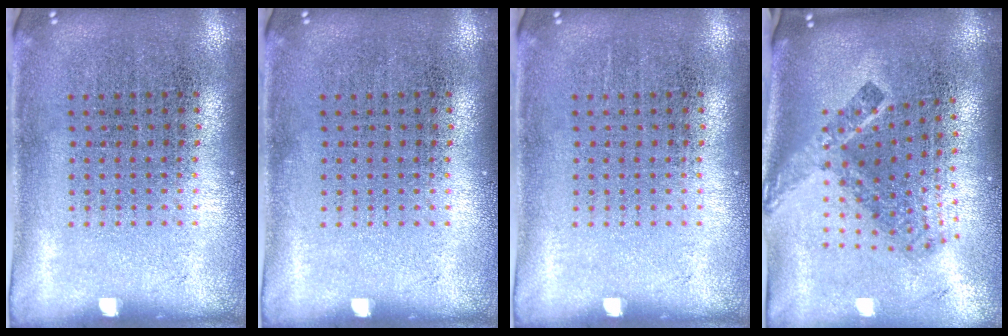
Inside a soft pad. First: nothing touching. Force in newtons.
{"total": 0.0}
{"total": 0.0}
{"total": 2.5, "press": 1.6, "slide": 1.9}